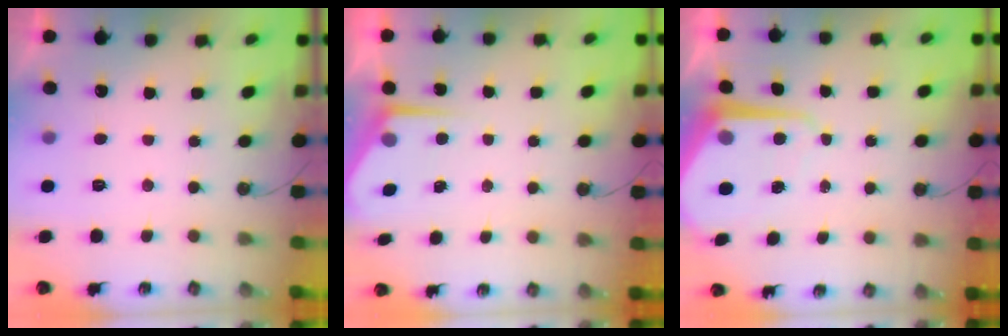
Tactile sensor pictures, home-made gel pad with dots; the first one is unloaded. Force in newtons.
{"total": 4.8, "press": 4.7, "slide": 0.4}
{"total": 8.0, "press": 7.9, "slide": 0.6}